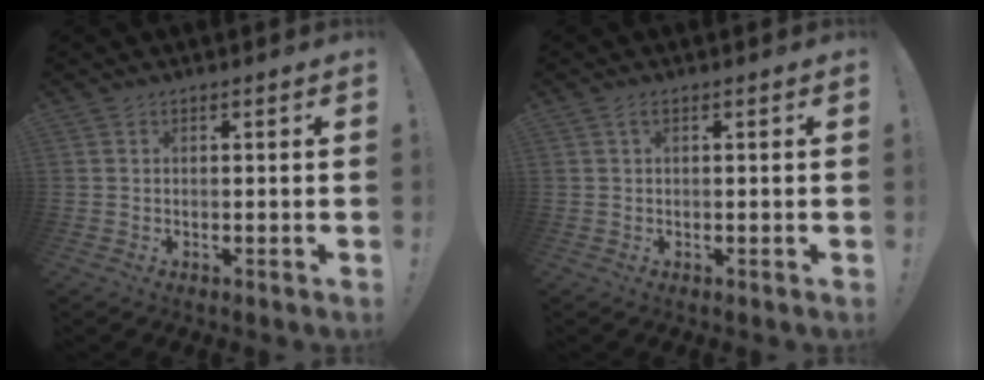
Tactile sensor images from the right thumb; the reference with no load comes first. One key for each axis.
{"total": 1.1, "fx": 0.1, "fy": 0.1, "fz": 1.1, "tx": -0.021, "ty": 0.001, "tz": 0.001}